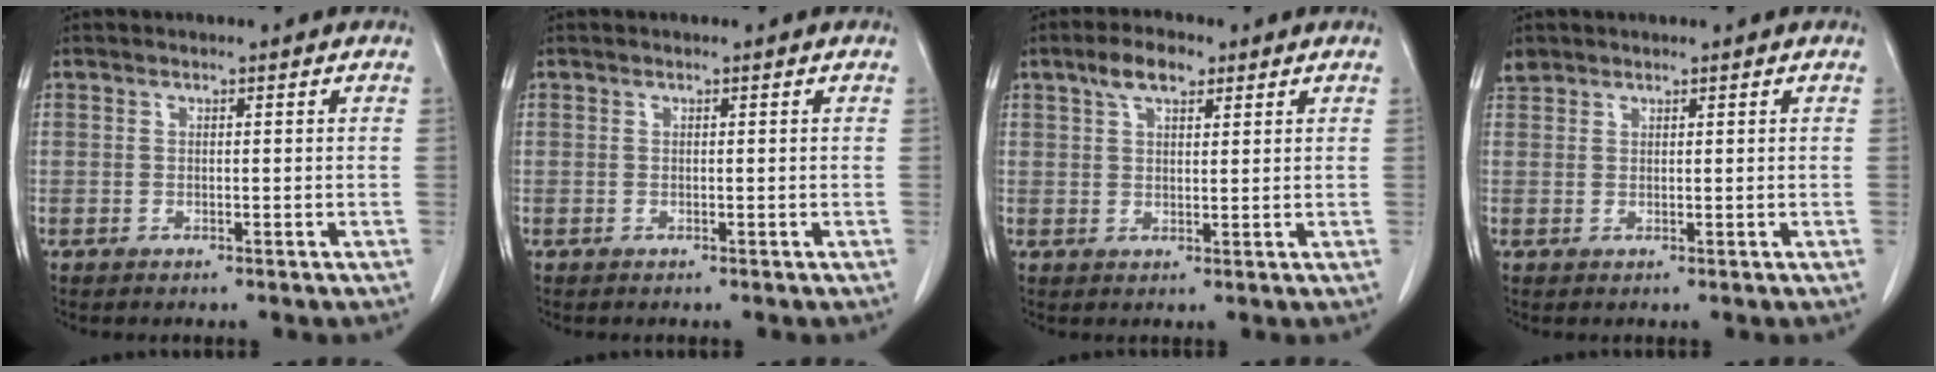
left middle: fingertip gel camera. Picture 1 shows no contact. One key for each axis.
{"total": 0.0}
{"total": 4.9, "fx": 3.0, "fy": 1.9, "fz": 3.3, "tx": -0.067, "ty": 0.014, "tz": 0.056}
{"total": 1.6, "fx": 1.4, "fy": 0.7, "fz": -0.1, "tx": -0.001, "ty": 0.010, "tz": 0.027}